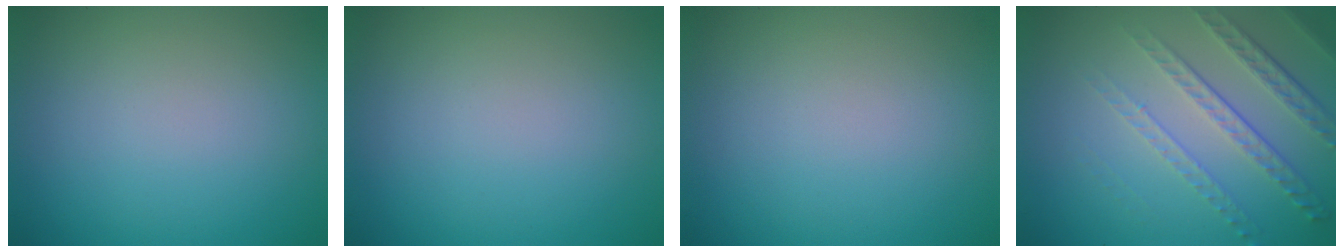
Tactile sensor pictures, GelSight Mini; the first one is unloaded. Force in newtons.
{"total": 0.0}
{"total": 0.0}
{"total": 5.0, "press": 3.2, "slide": 3.8}